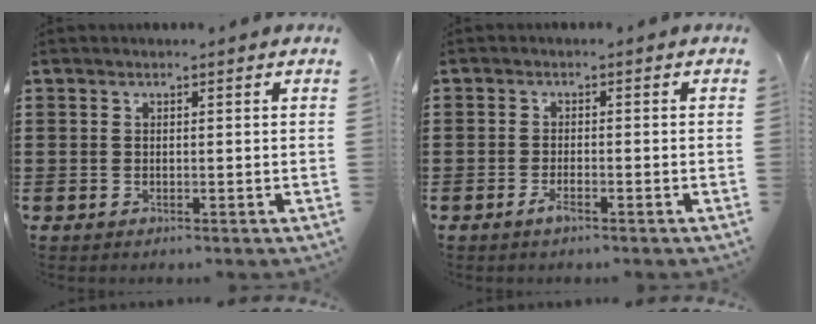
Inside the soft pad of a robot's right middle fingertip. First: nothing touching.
{"total": 1.9, "force": [-1.4, 0.5, 1.2], "torque": [-0.029, -0.002, -0.028]}